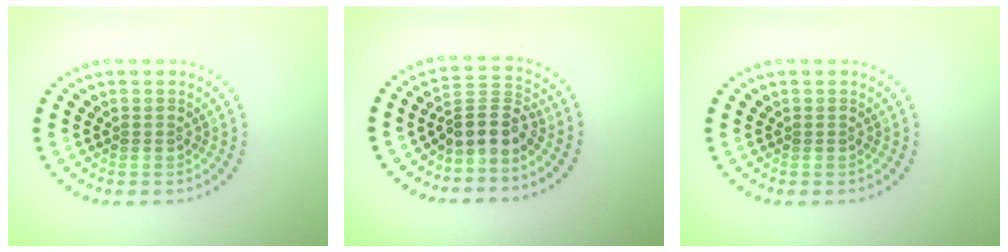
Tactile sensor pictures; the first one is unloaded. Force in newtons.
{"total": 3.2, "press": 2.4, "slide": 2.1}
{"total": 0.0}